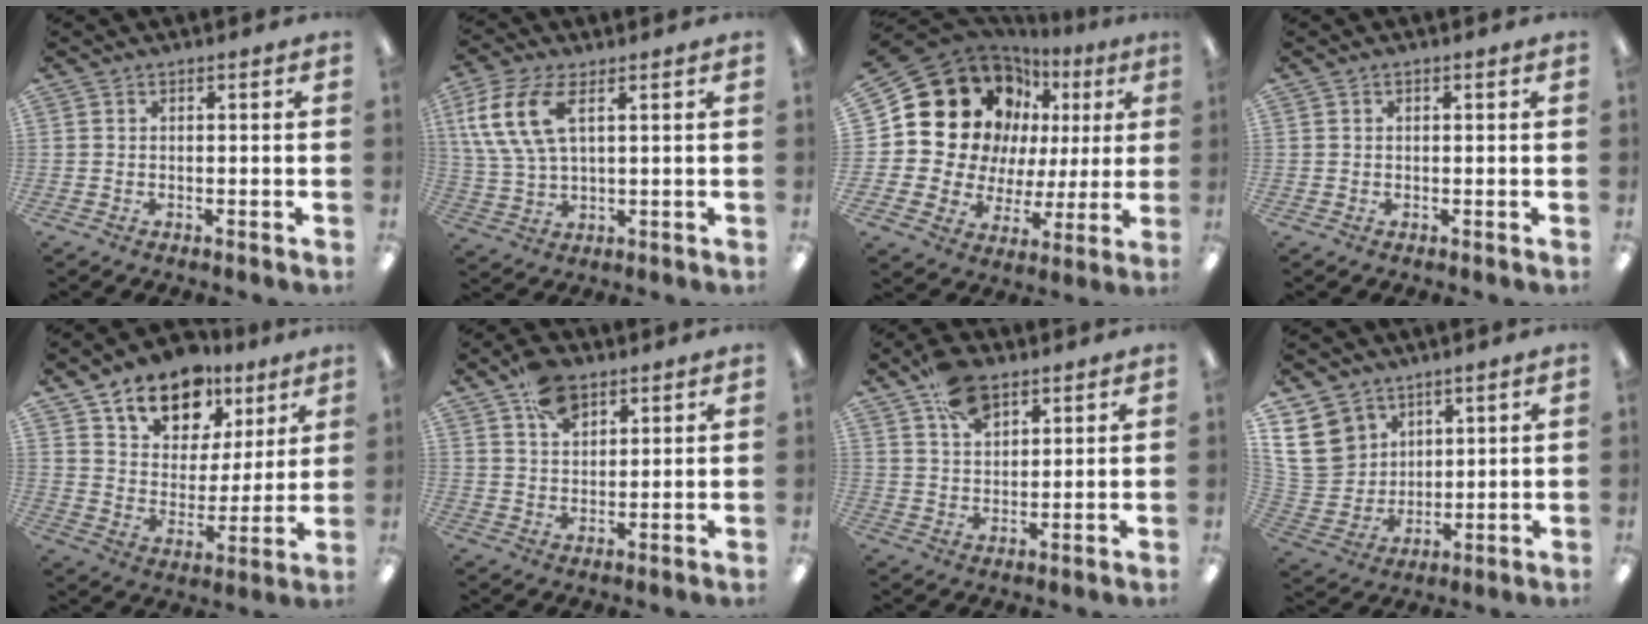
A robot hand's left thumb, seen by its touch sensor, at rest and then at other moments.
{"total": 11.7, "force": [4.5, 5.7, 9.2], "torque": [-0.205, 0.000, 0.083]}
{"total": 21.8, "force": [8.8, 17.0, 10.4], "torque": [-0.210, -0.044, 0.182]}
{"total": 0.6, "force": [0.2, 0.4, 0.4], "torque": [-0.008, 0.002, 0.003]}
{"total": 14.8, "force": [10.7, 9.0, 4.8], "torque": [-0.081, -0.069, 0.198]}
{"total": 8.4, "force": [5.1, 4.9, 4.4], "torque": [-0.078, -0.012, 0.095]}
{"total": 9.8, "force": [6.1, 5.6, 5.3], "torque": [-0.096, -0.014, 0.113]}
{"total": 13.8, "force": [6.7, 11.0, 4.9], "torque": [-0.119, -0.030, 0.135]}